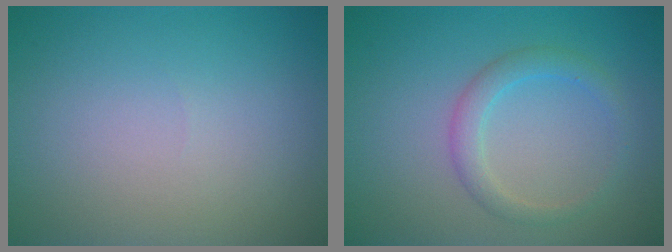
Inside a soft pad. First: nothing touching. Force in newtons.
{"total": 2.2, "press": 2.2, "slide": 0.1}